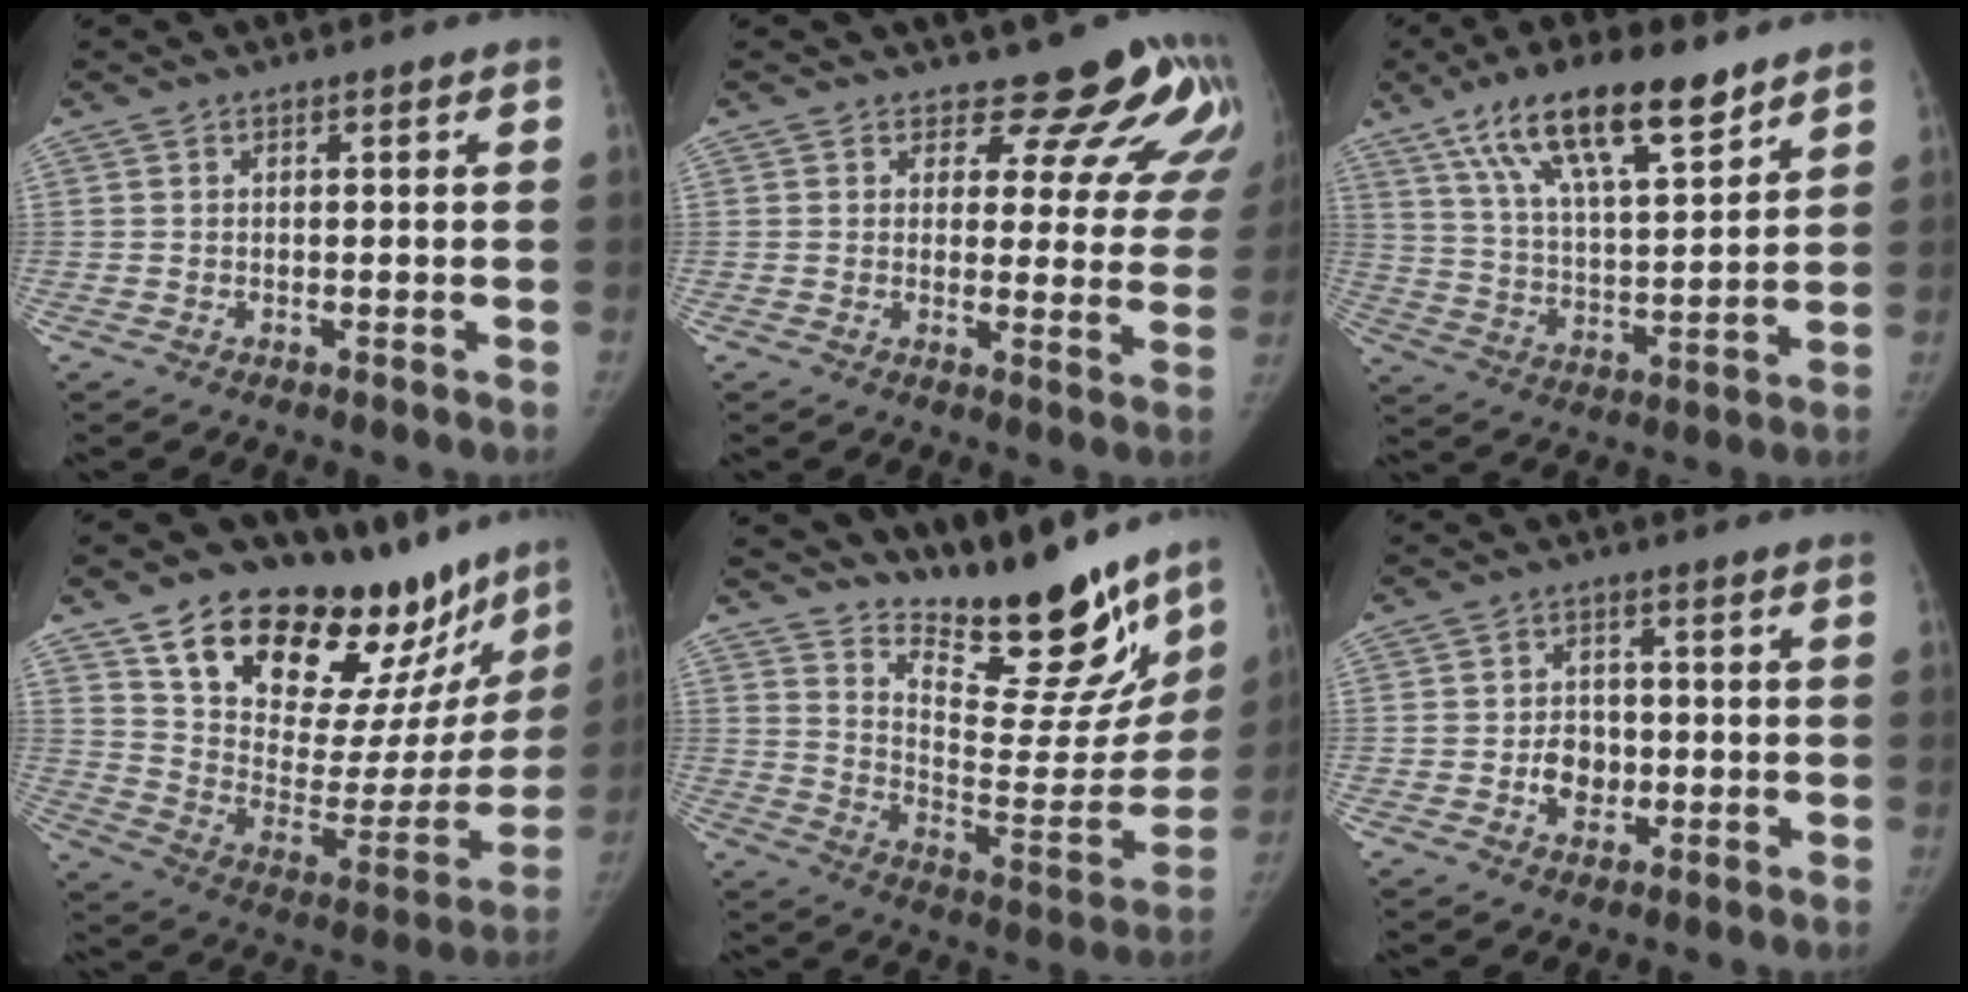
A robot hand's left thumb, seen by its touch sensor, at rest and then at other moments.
{"total": 12.5, "force": [11.2, 4.8, 2.8], "torque": [0.016, -0.087, 0.106]}
{"total": 18.5, "force": [11.8, 5.9, 12.9], "torque": [-0.201, -0.039, 0.214]}
{"total": 31.0, "force": [23.2, 13.2, 15.7], "torque": [-0.198, -0.100, 0.343]}
{"total": 22.9, "force": [19.1, 6.6, 10.8], "torque": [-0.107, -0.136, 0.283]}
{"total": 5.5, "force": [-1.1, 4.5, 3.0], "torque": [-0.022, 0.008, -0.019]}